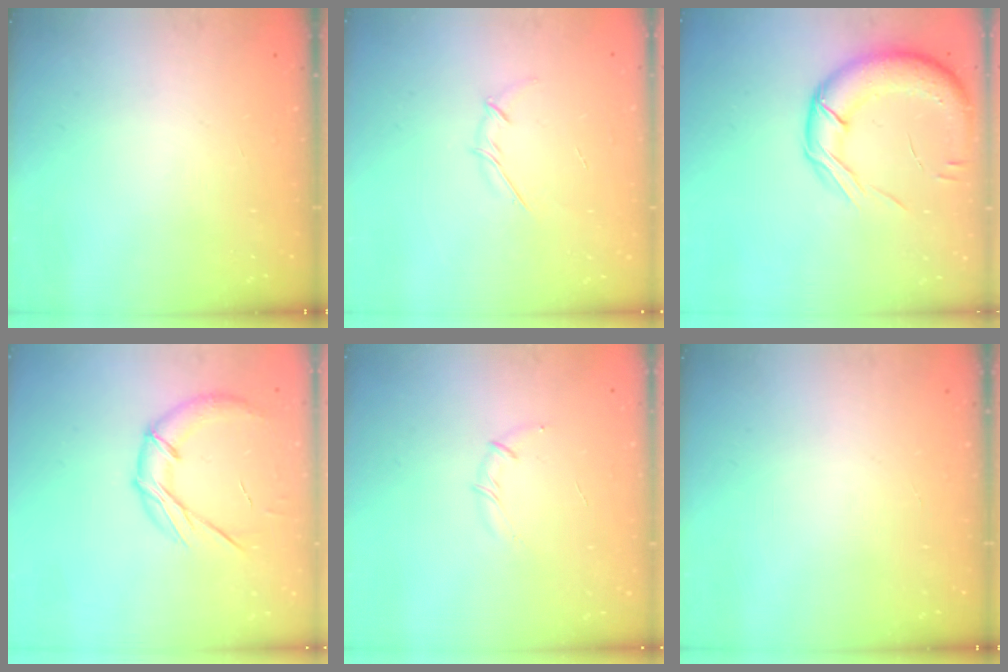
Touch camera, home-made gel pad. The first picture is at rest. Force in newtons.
{"total": 3.4, "press": 3.3, "slide": 0.8}
{"total": 16.8, "press": 16.4, "slide": 3.4}
{"total": 11.8, "press": 11.8, "slide": 0.8}
{"total": 3.8, "press": 3.7, "slide": 0.9}
{"total": 0.0}